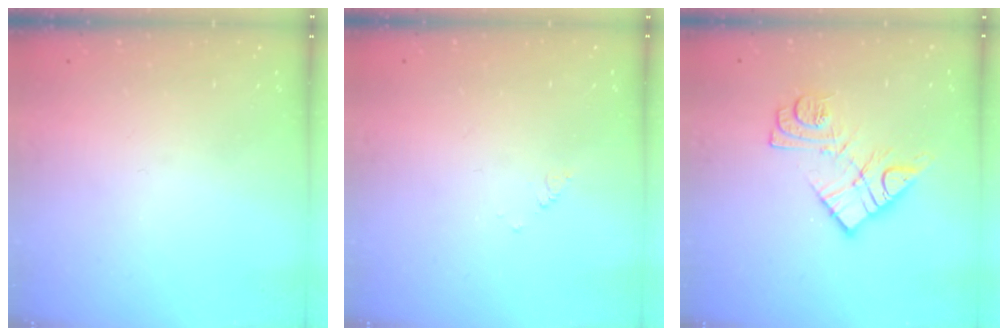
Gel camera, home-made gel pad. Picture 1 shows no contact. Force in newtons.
{"total": 1.7, "press": 1.7, "slide": 0.3}
{"total": 11.2, "press": 11.2, "slide": 0.4}